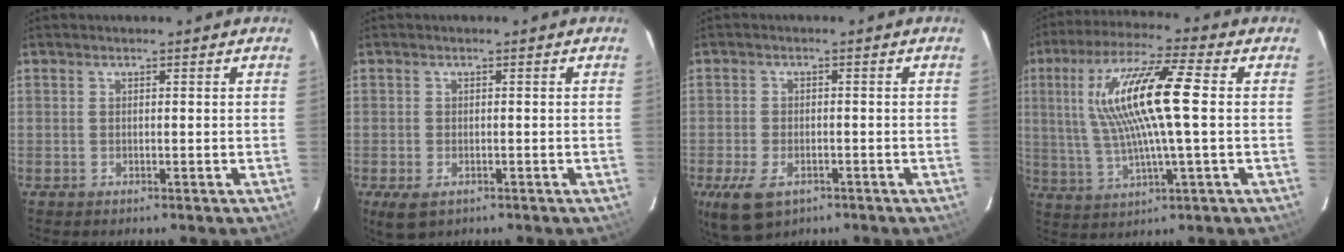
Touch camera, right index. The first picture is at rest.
{"total": 4.0, "force": [-2.0, 2.4, 2.5], "torque": [-0.048, -0.013, -0.031]}
{"total": 8.3, "force": [-4.4, 4.6, 5.3], "torque": [-0.122, -0.023, -0.075]}
{"total": 15.7, "force": [2.3, 2.1, 15.4], "torque": [-0.297, 0.012, 0.045]}